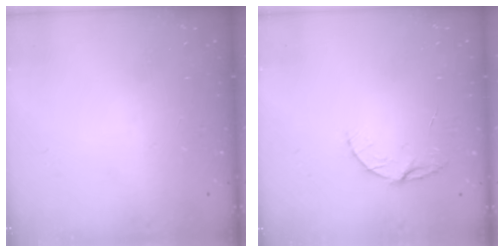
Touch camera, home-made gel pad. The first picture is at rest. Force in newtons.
{"total": 4.5, "press": 4.4, "slide": 0.4}